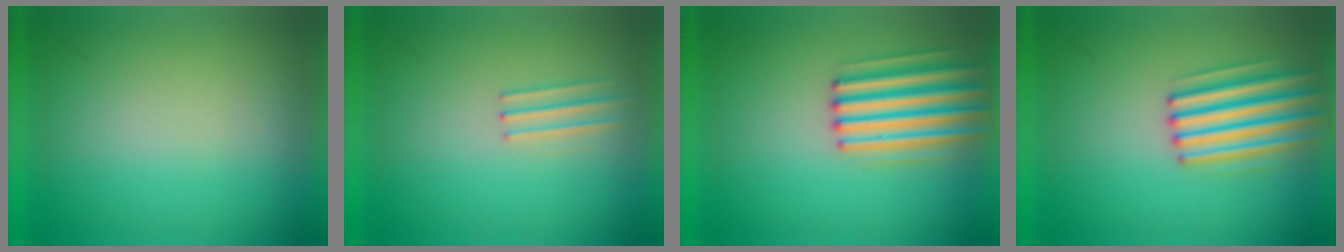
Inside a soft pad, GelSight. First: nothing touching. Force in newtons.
{"total": 1.2}
{"total": 4.8}
{"total": 4.2}